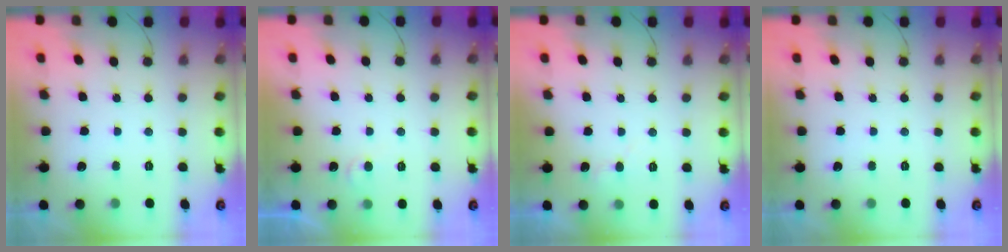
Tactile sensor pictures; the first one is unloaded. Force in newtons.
{"total": 4.4, "press": 4.4, "slide": 0.5}
{"total": 4.9, "press": 4.8, "slide": 0.5}
{"total": 0.0}